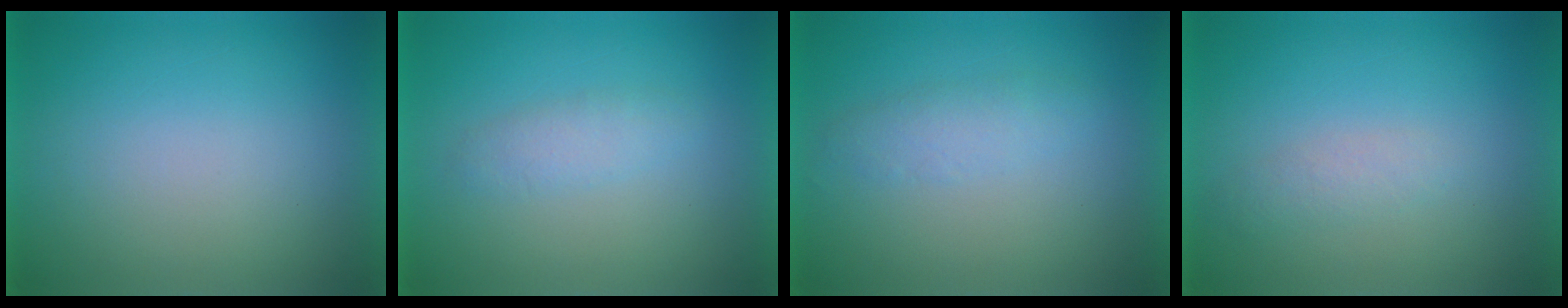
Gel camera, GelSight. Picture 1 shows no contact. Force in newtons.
{"total": 2.3}
{"total": 2.4}
{"total": 1.8}